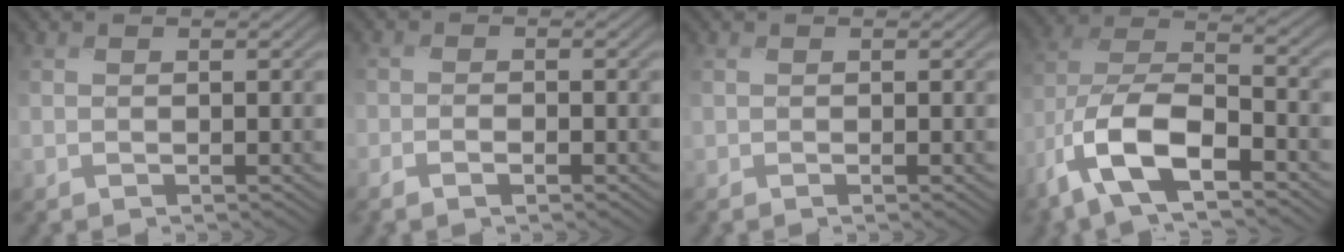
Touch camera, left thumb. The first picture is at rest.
{"total": 1.6, "force": [-1.2, 0.3, 1.1], "torque": [-0.019, 0.003, -0.025]}
{"total": 0.0}
{"total": 13.5, "force": [-7.1, 5.3, 10.2], "torque": [-0.222, -0.012, -0.152]}